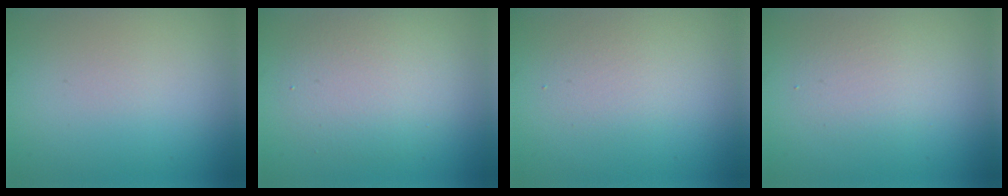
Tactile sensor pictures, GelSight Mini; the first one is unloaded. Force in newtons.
{"total": 4.6, "press": 4.5, "slide": 0.4}
{"total": 1.9, "press": 1.9, "slide": 0.0}
{"total": 2.4, "press": 2.4, "slide": 0.0}